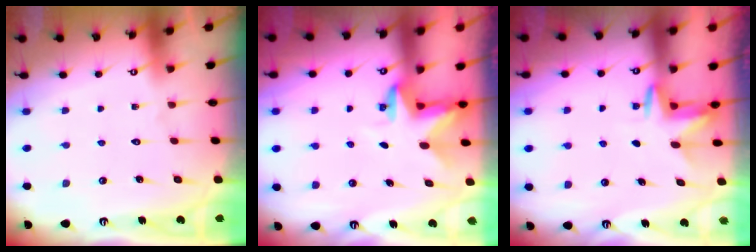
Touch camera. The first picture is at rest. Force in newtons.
{"total": 3.0, "press": 3.0, "slide": 0.1}
{"total": 3.3, "press": 3.3, "slide": 0.5}